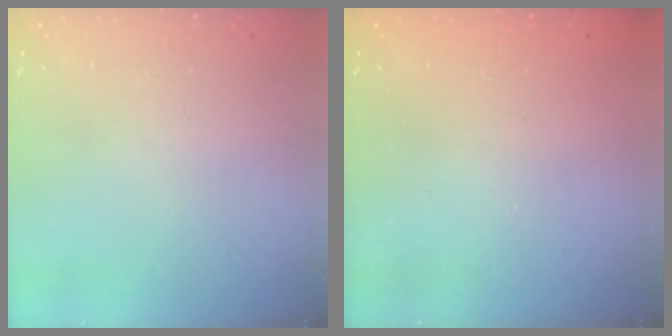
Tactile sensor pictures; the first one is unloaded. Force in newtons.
{"total": 2.4, "press": 2.3, "slide": 0.8}